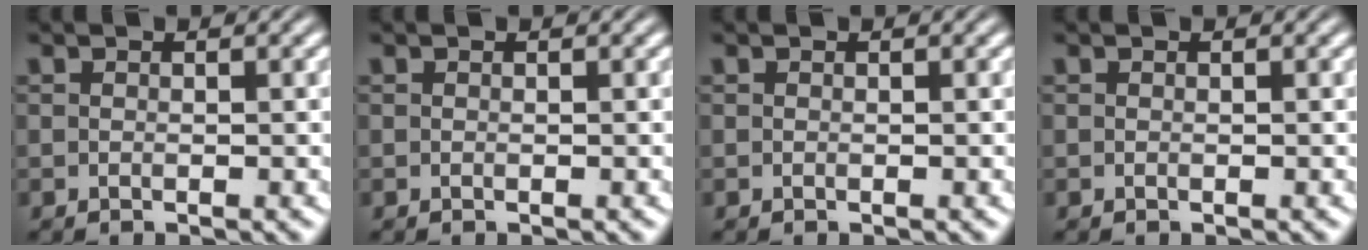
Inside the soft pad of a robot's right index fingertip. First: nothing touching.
{"total": 0.0}
{"total": 0.0}
{"total": 0.0}